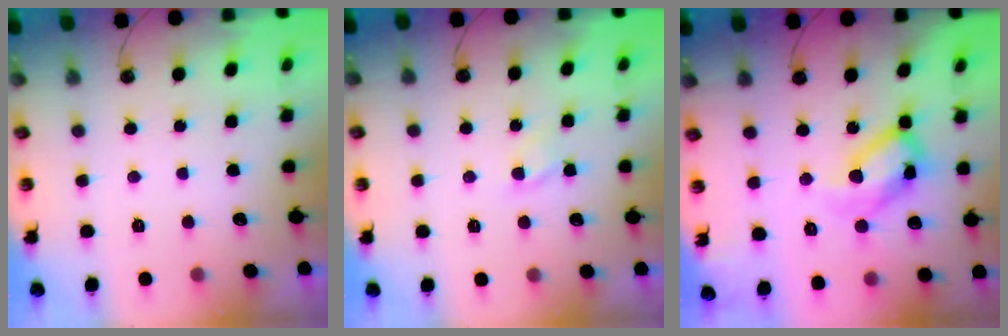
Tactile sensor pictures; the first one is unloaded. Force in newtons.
{"total": 2.8, "press": 2.8, "slide": 0.4}
{"total": 15.9, "press": 15.8, "slide": 2.1}